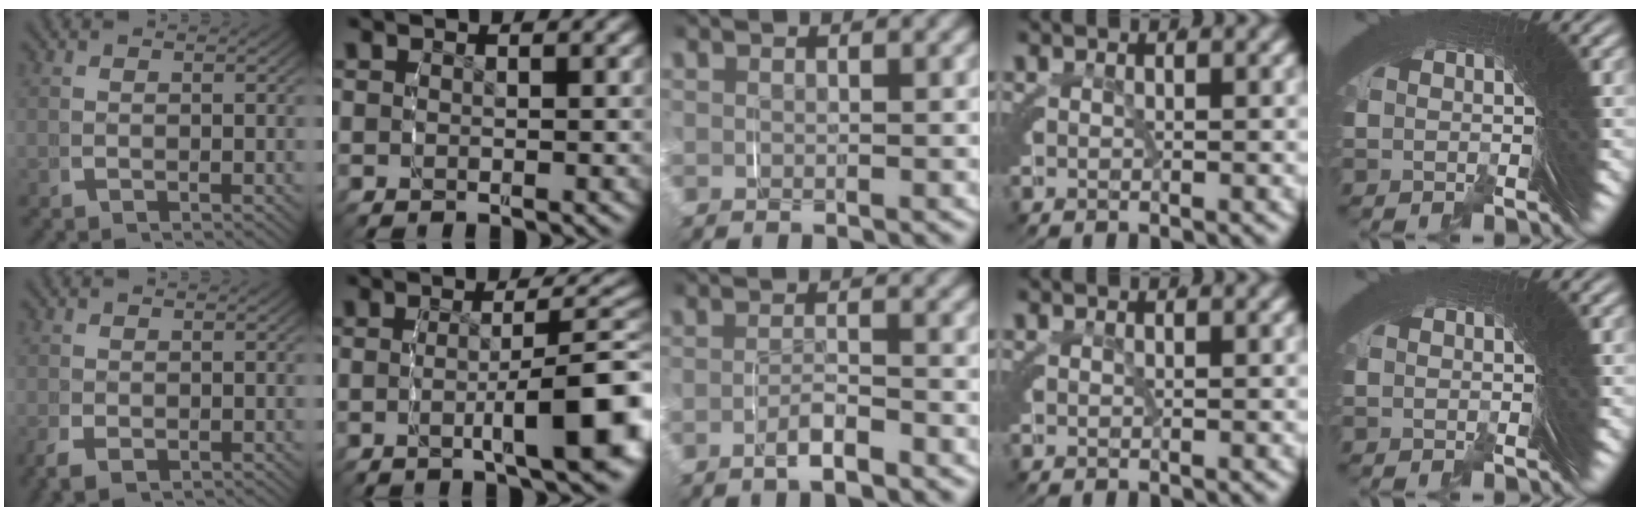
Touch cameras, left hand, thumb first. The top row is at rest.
{"thumb": {"total": 1.7, "force": [-0.5, 1.3, 1.0], "torque": [-0.028, -0.015, 0.000]}, "index": {"total": 7.1, "force": [-2.3, 1.3, 6.6], "torque": [-0.090, -0.003, -0.034]}, "middle": {"total": 2.1, "force": [-1.6, 0.4, 1.3], "torque": [-0.023, 0.000, -0.031]}}